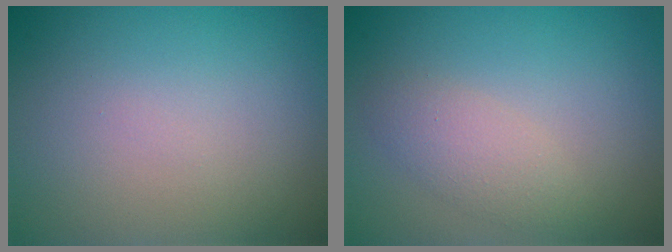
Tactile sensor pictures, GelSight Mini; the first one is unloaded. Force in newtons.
{"total": 2.2, "press": 2.2, "slide": 0.0}